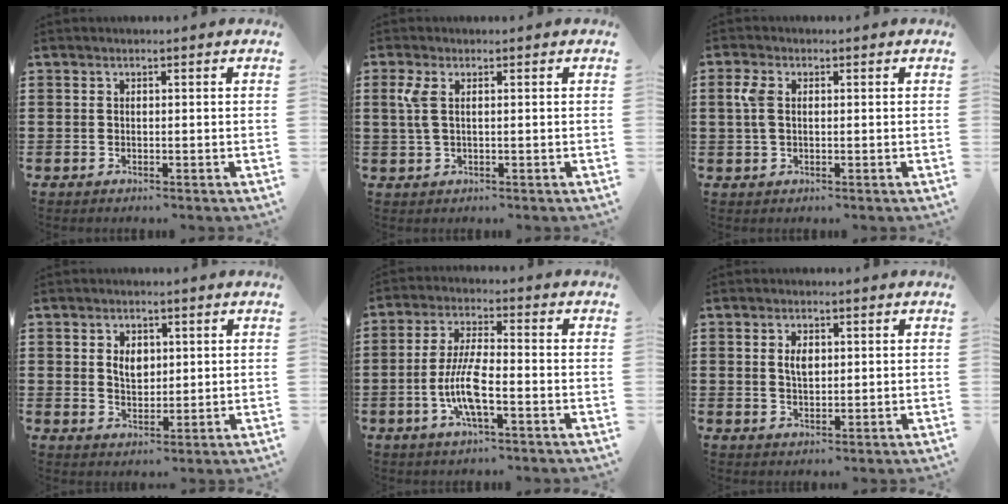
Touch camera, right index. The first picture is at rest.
{"total": 2.9, "force": [0.7, 1.1, 2.6], "torque": [-0.070, 0.000, 0.008]}
{"total": 3.6, "force": [0.7, 2.1, 2.8], "torque": [-0.076, 0.004, 0.006]}
{"total": 3.3, "force": [0.8, 2.2, 2.3], "torque": [-0.044, 0.005, 0.012]}
{"total": 7.7, "force": [-2.4, 1.9, 7.0], "torque": [-0.158, -0.011, -0.053]}
{"total": 2.6, "force": [0.6, 1.3, 2.1], "torque": [-0.036, 0.004, 0.007]}